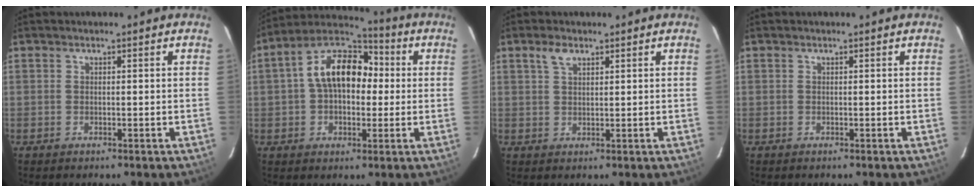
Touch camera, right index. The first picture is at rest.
{"total": 13.7, "force": [1.5, 8.8, 10.4], "torque": [-0.185, 0.039, 0.018]}
{"total": 2.7, "force": [1.7, 1.3, 1.6], "torque": [-0.029, 0.006, 0.033]}
{"total": 0.0}